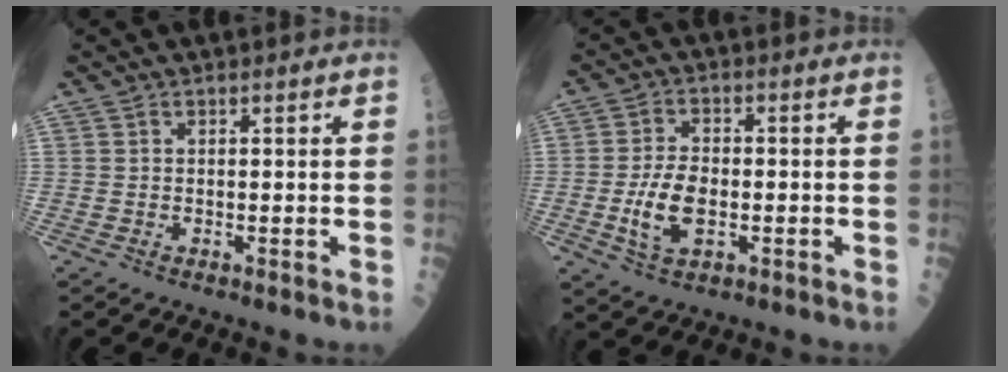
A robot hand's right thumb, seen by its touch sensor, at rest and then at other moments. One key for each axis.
{"total": 8.1, "fx": -1.7, "fy": 4.2, "fz": 6.6, "tx": -0.123, "ty": 0.006, "tz": -0.030}